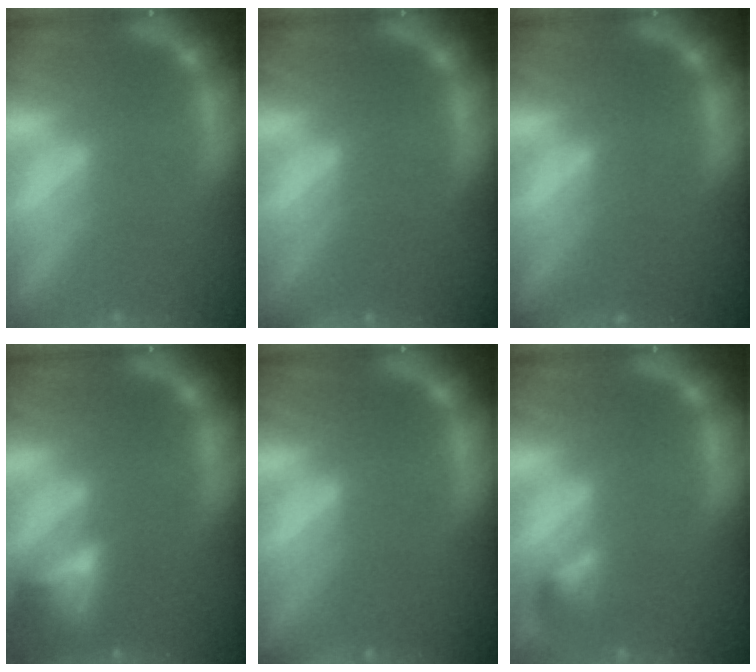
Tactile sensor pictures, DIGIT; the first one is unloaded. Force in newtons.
{"total": 2.4}
{"total": 8.5}
{"total": 4.9}
{"total": 2.9}
{"total": 1.9}